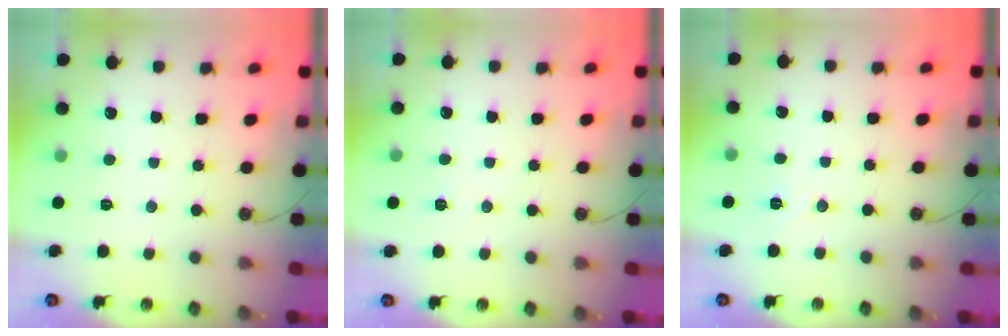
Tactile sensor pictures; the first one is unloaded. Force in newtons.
{"total": 5.5, "press": 3.3, "slide": 4.4}
{"total": 6.0, "press": 5.5, "slide": 2.3}